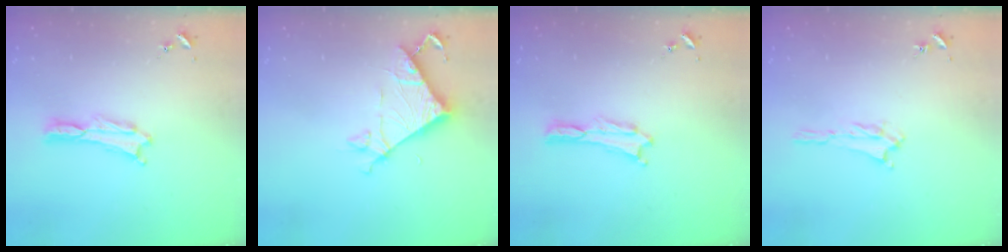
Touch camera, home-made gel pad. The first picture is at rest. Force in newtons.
{"total": 7.2, "press": 7.2, "slide": 0.4}
{"total": 0.0}
{"total": 1.2, "press": 1.1, "slide": 0.5}